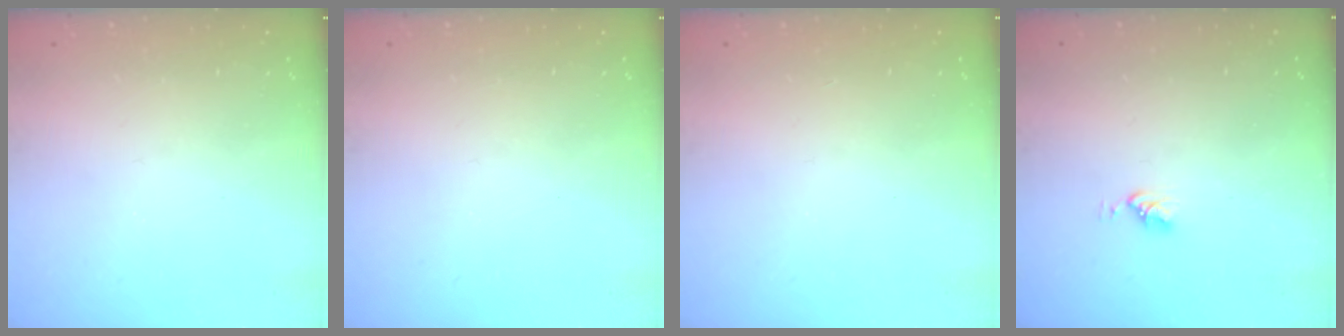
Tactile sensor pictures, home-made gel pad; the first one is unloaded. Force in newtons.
{"total": 0.0}
{"total": 1.1, "press": 1.1, "slide": 0.1}
{"total": 3.0, "press": 3.0, "slide": 0.4}